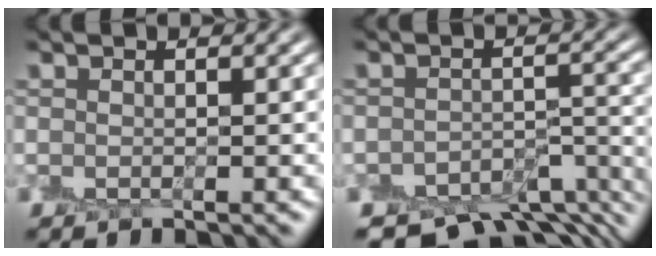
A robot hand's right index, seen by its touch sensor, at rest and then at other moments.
{"total": 8.1, "force": [-7.0, 2.7, 3.0], "torque": [-0.034, -0.013, -0.098]}